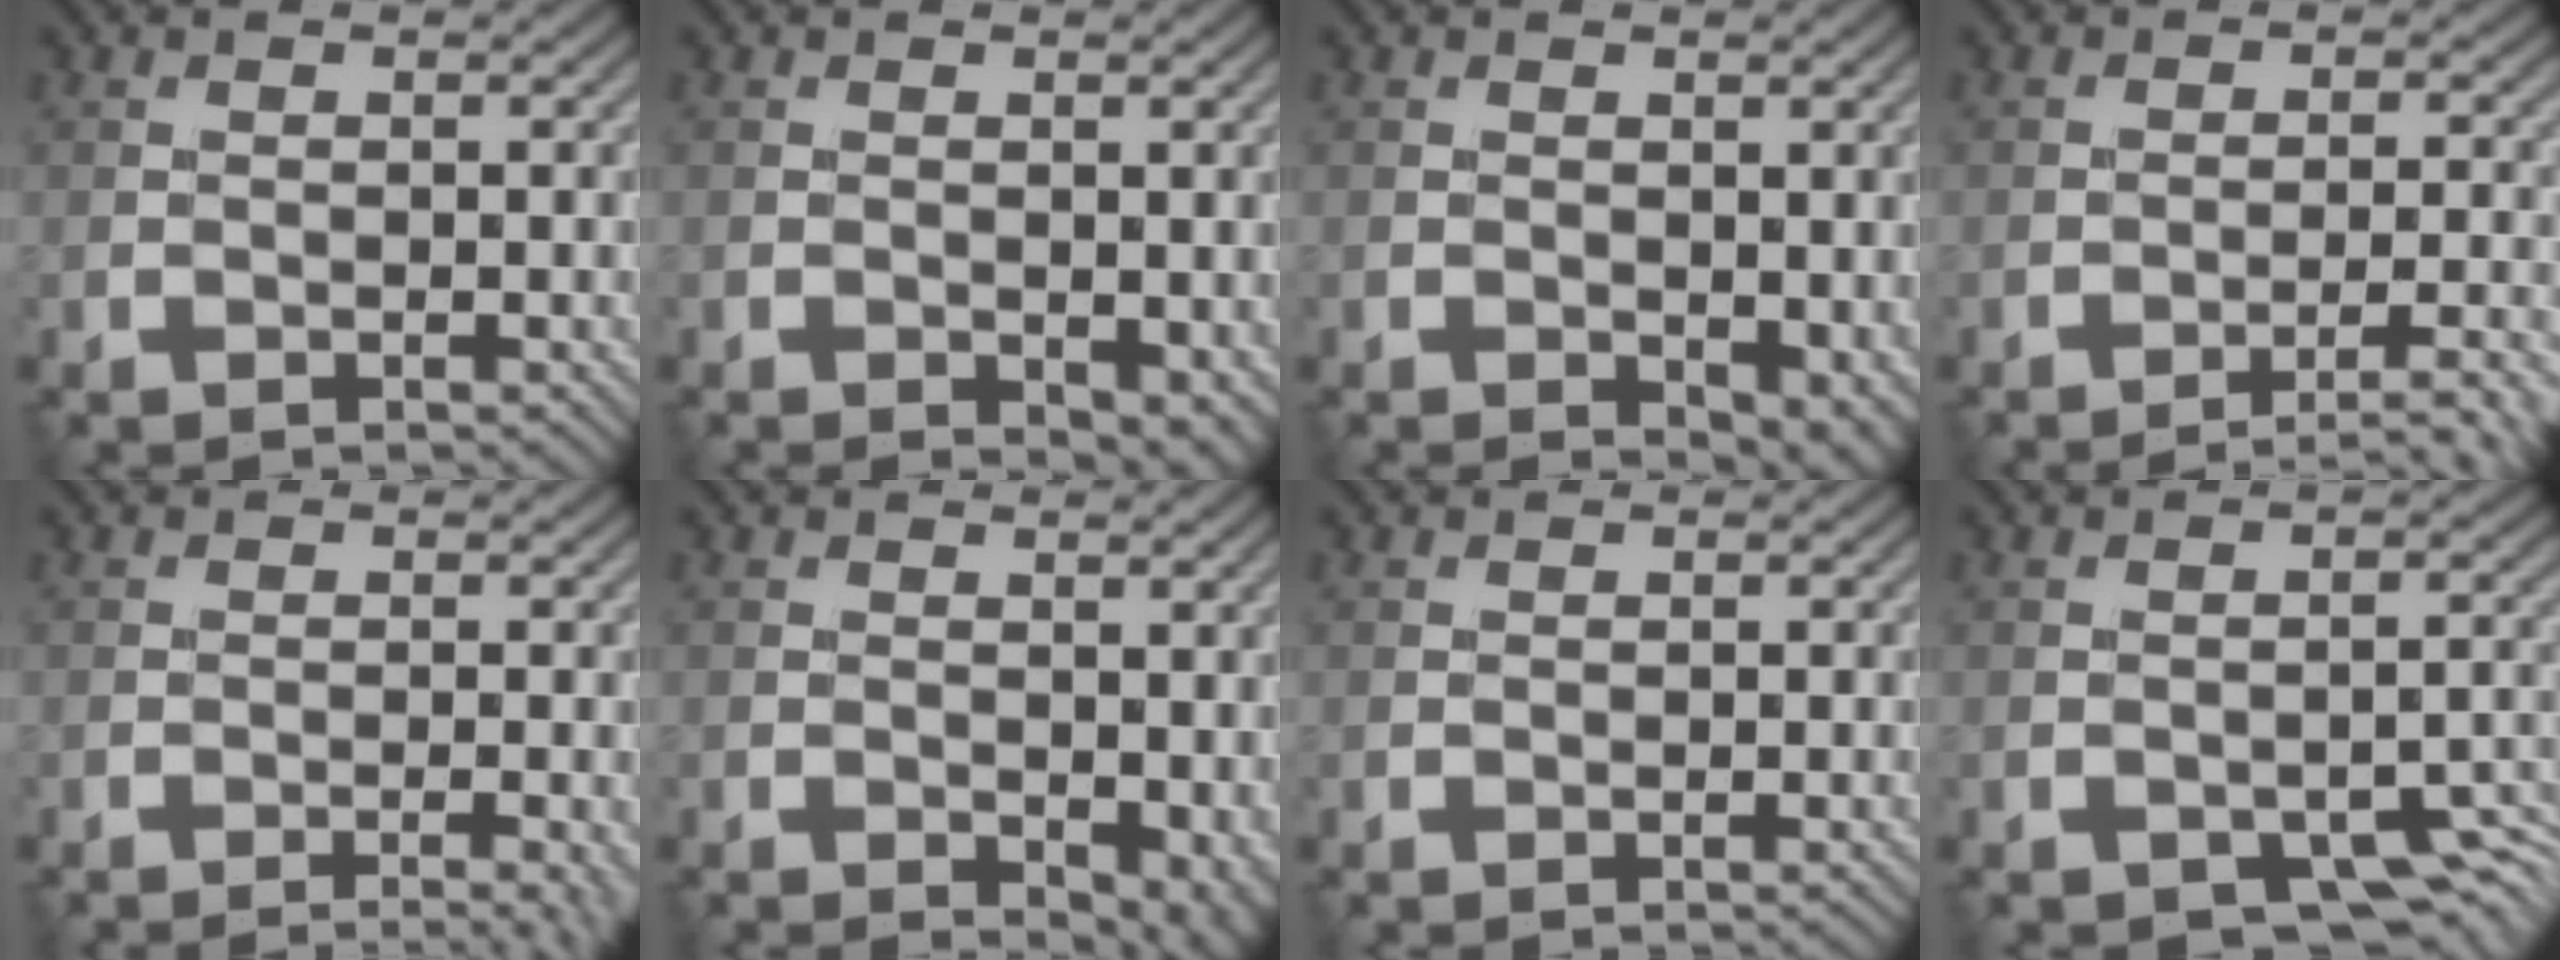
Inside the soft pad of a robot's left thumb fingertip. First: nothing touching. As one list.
[{"total": 3.1, "force": [-1.1, 1.4, 2.5], "torque": [-0.034, -0.011, -0.009]}, {"total": 3.9, "force": [-1.3, 2.1, 3.0], "torque": [-0.040, -0.016, -0.009]}, {"total": 5.4, "force": [-3.8, 0.7, 3.8], "torque": [-0.058, 0.011, -0.060]}, {"total": 3.2, "force": [-1.6, 0.5, 2.8], "torque": [-0.030, 0.006, -0.028]}, {"total": 5.3, "force": [-1.7, 3.3, 3.8], "torque": [-0.058, -0.024, -0.007]}, {"total": 0.0}, {"total": 5.2, "force": [-3.4, 2.3, 3.2], "torque": [-0.036, -0.007, -0.042]}]